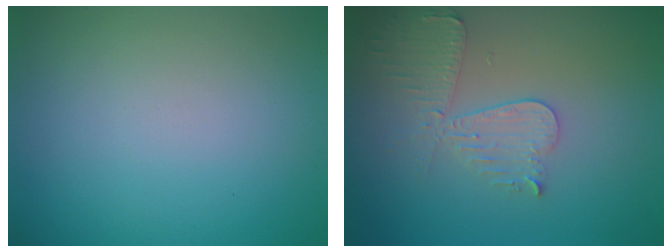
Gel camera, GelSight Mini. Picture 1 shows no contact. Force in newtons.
{"total": 3.6, "press": 3.2, "slide": 1.6}